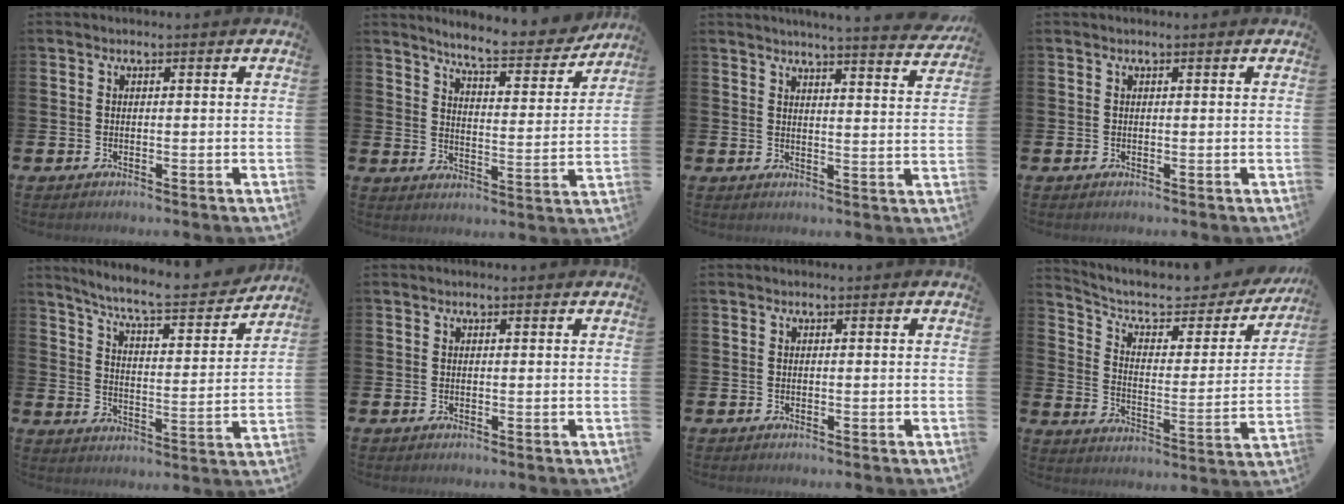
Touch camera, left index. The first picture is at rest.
{"total": 7.0, "force": [6.6, 0.6, 2.2], "torque": [-0.058, -0.047, 0.110]}
{"total": 4.8, "force": [4.7, -0.5, 1.1], "torque": [-0.028, -0.034, 0.078]}
{"total": 0.0}
{"total": 7.7, "force": [7.0, 0.7, 3.0], "torque": [-0.083, -0.048, 0.117]}
{"total": 0.0}
{"total": 0.0}
{"total": 8.2, "force": [6.8, 3.0, 3.5], "torque": [-0.092, -0.046, 0.110]}